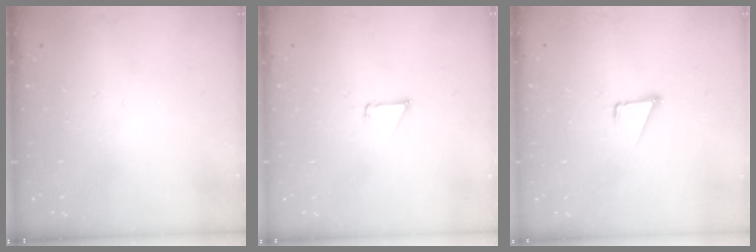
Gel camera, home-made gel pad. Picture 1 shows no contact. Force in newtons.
{"total": 0.8, "press": 0.8, "slide": 0.1}
{"total": 1.6, "press": 1.5, "slide": 0.1}